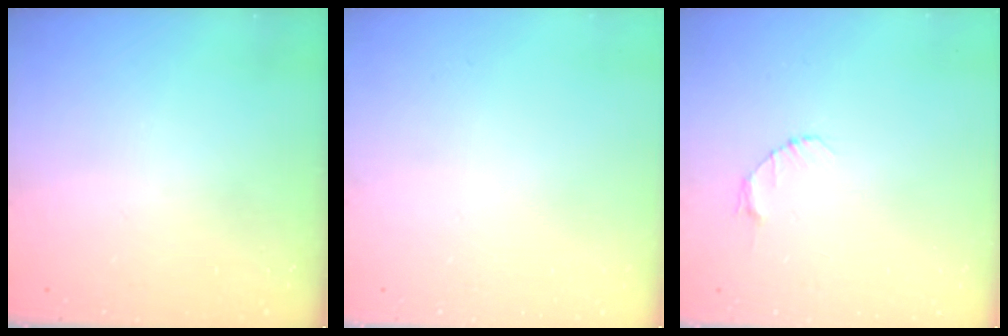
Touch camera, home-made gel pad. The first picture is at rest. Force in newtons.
{"total": 0.0}
{"total": 2.6, "press": 2.6, "slide": 0.3}